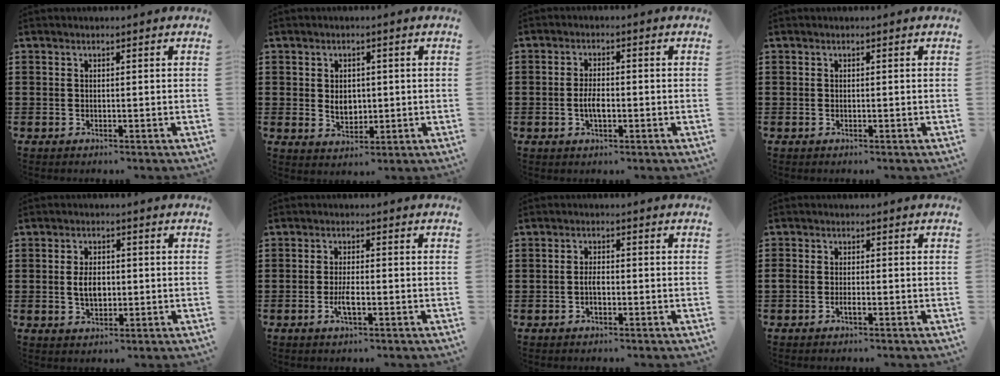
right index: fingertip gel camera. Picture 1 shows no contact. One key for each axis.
{"total": 3.3, "fx": 0.1, "fy": 2.4, "fz": 2.3, "tx": -0.036, "ty": -0.001, "tz": -0.002}
{"total": 3.4, "fx": -0.7, "fy": 1.3, "fz": 3.1, "tx": -0.067, "ty": -0.006, "tz": -0.014}
{"total": 0.0}
{"total": 4.0, "fx": -0.2, "fy": 2.2, "fz": 3.3, "tx": -0.058, "ty": 0.000, "tz": -0.006}
{"total": 3.1, "fx": -1.1, "fy": 0.9, "fz": 2.7, "tx": -0.055, "ty": -0.001, "tz": -0.021}
{"total": 2.3, "fx": -0.7, "fy": 0.8, "fz": 2.0, "tx": -0.048, "ty": -0.003, "tz": -0.014}
{"total": 1.4, "fx": -0.8, "fy": 0.6, "fz": 1.0, "tx": -0.019, "ty": 0.002, "tz": -0.015}